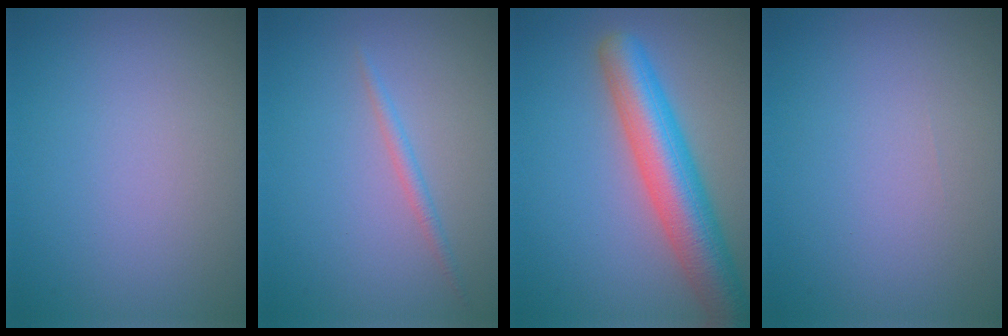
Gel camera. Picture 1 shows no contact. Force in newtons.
{"total": 1.1, "press": 1.1, "slide": 0.0}
{"total": 7.4, "press": 7.4, "slide": 0.4}
{"total": 0.0}